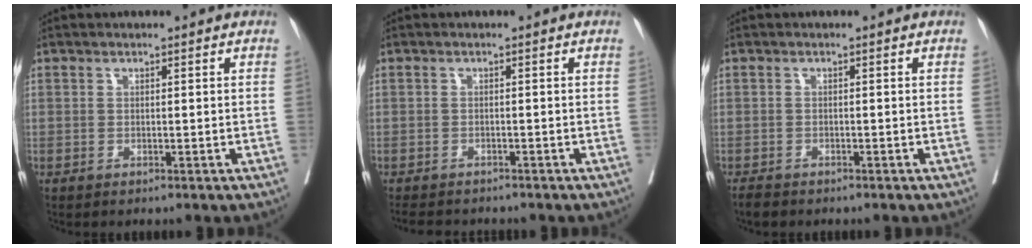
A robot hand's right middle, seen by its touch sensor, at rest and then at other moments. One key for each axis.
{"total": 5.9, "fx": -5.3, "fy": 1.8, "fz": 1.9, "tx": -0.025, "ty": -0.006, "tz": -0.077}
{"total": 1.6, "fx": -1.4, "fy": 0.6, "fz": 0.5, "tx": -0.012, "ty": -0.003, "tz": -0.023}